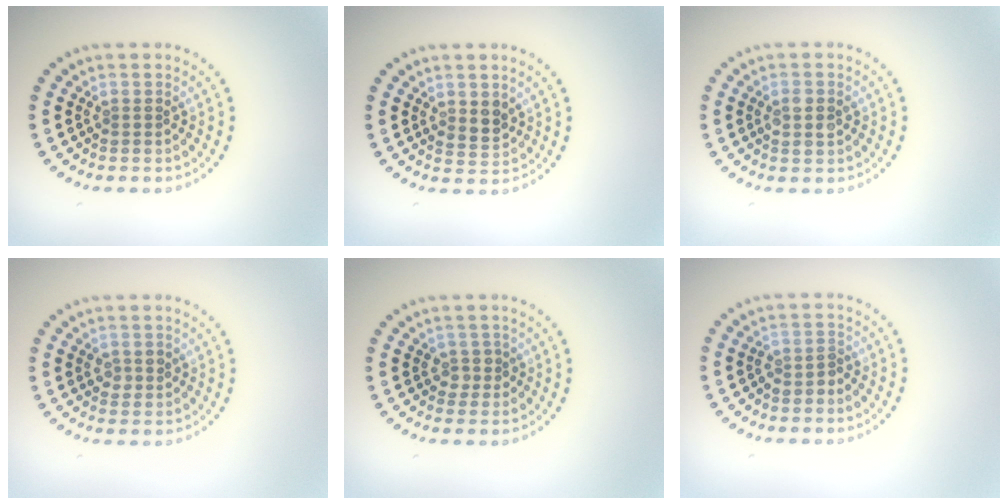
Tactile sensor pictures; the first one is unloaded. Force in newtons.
{"total": 1.9, "press": 1.8, "slide": 0.7}
{"total": 1.7, "press": 1.6, "slide": 0.2}
{"total": 1.5, "press": 1.5, "slide": 0.2}
{"total": 1.3, "press": 1.1, "slide": 0.7}
{"total": 1.3, "press": 1.1, "slide": 0.7}